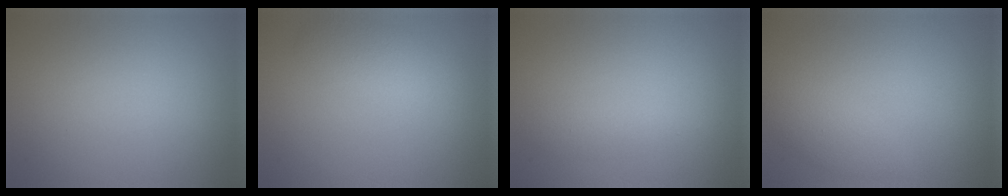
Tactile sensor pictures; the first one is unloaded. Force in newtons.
{"total": 2.8, "press": 2.8, "slide": 0.1}
{"total": 1.5, "press": 1.5, "slide": 0.1}
{"total": 2.2, "press": 2.2, "slide": 0.2}